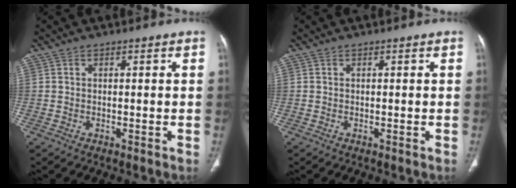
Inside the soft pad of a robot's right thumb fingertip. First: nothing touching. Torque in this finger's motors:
{"motor_torque": [0.04, -0.16, 0.23, -0.03, -0.05]}